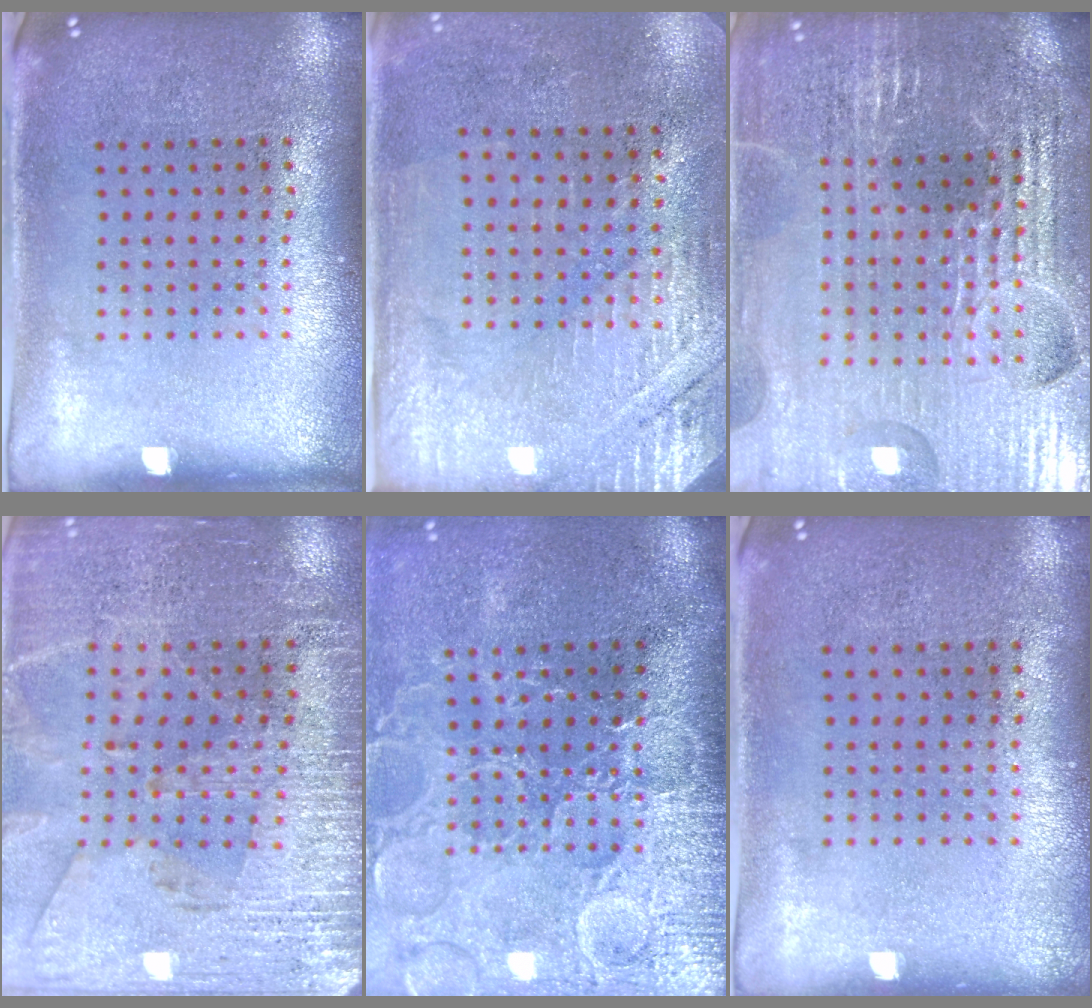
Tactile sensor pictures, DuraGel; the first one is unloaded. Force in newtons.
{"total": 2.8, "press": 2.6, "slide": 0.9}
{"total": 4.9, "press": 4.6, "slide": 1.5}
{"total": 3.0, "press": 2.9, "slide": 0.6}
{"total": 4.3, "press": 3.8, "slide": 1.9}
{"total": 0.0}